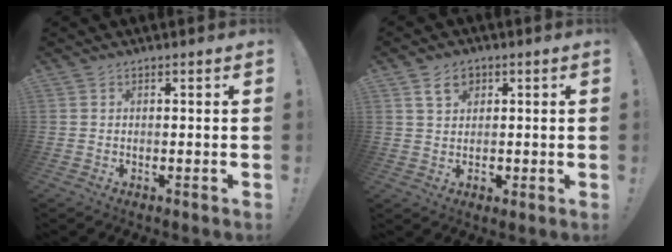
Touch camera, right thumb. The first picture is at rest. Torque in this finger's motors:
{"motor_torque": [0.53, 0.55, 0.10, 0.03, 0.17]}